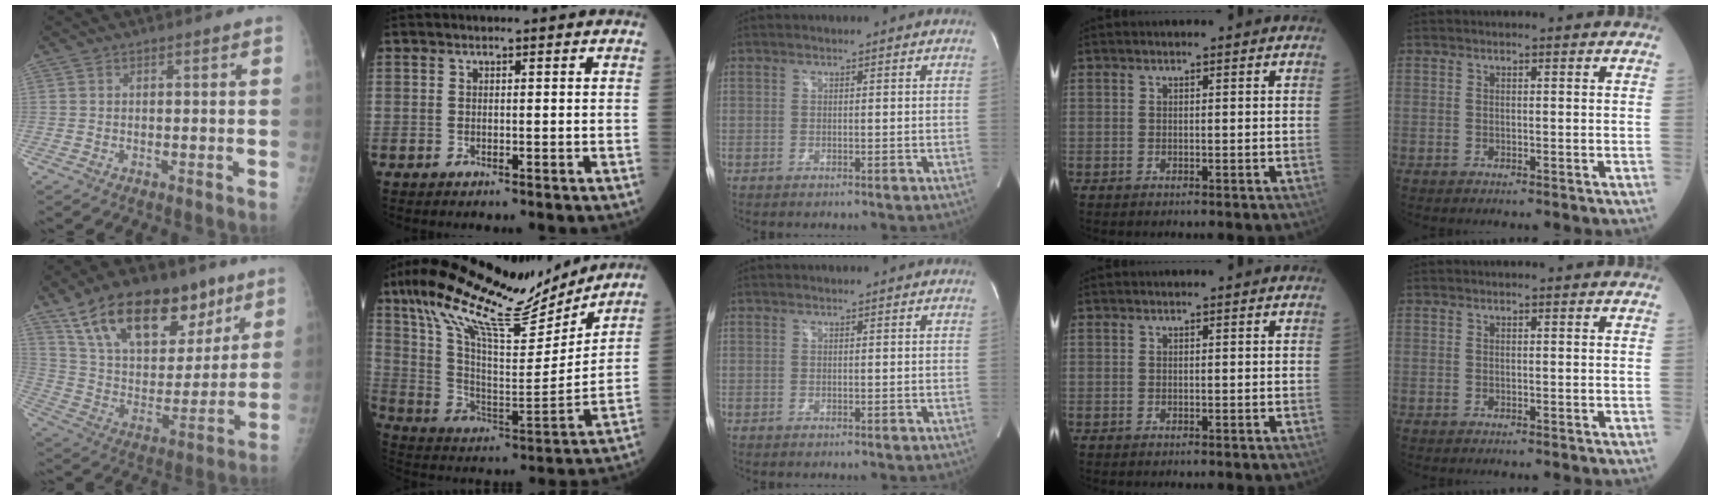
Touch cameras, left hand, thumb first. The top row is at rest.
{"thumb": {"total": 25.3, "force": [15.0, 13.3, 15.4], "torque": [-0.213, -0.030, 0.259]}, "index": {"total": 21.8, "force": [17.5, 4.2, 12.3], "torque": [-0.226, 0.012, 0.296]}}